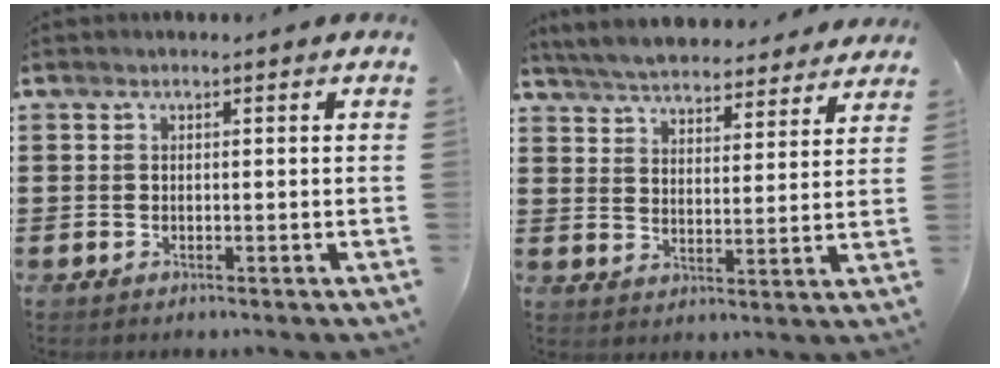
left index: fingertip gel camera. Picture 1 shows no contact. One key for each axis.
{"total": 5.7, "fx": 5.7, "fy": 0.2, "fz": 0.7, "tx": -0.042, "ty": -0.032, "tz": 0.100}